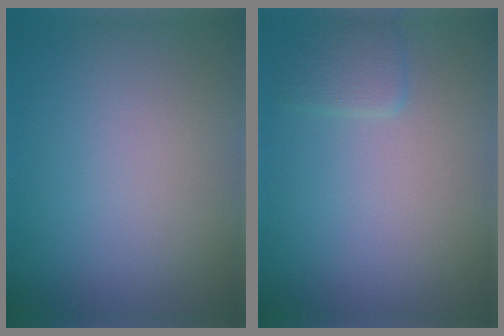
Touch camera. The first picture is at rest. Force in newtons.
{"total": 1.4, "press": 1.4, "slide": 0.1}